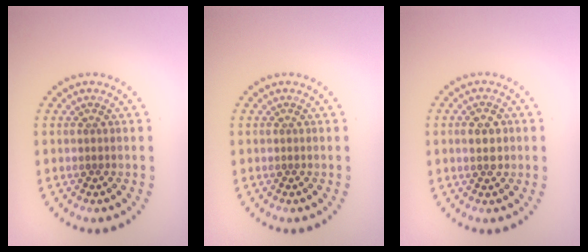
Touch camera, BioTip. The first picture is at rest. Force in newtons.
{"total": 0.0}
{"total": 2.6, "press": 2.6, "slide": 0.1}